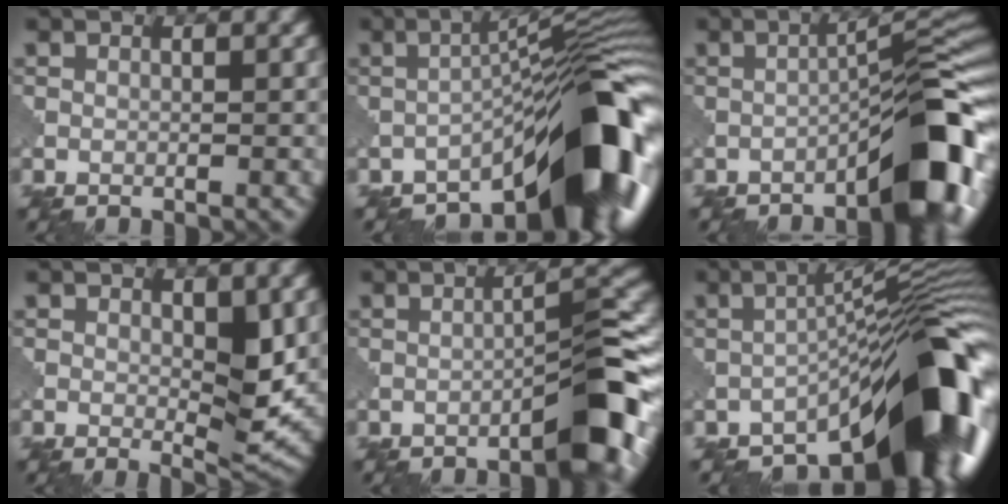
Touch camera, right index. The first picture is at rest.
{"total": 12.5, "force": [-7.5, 3.4, 9.4], "torque": [-0.114, 0.016, -0.120]}
{"total": 8.6, "force": [-4.9, 1.3, 7.0], "torque": [-0.089, 0.023, -0.070]}
{"total": 4.4, "force": [0.6, 1.5, 4.1], "torque": [-0.063, -0.011, 0.017]}
{"total": 6.3, "force": [-3.6, 0.8, 5.1], "torque": [-0.064, 0.024, -0.053]}
{"total": 14.0, "force": [-8.1, 4.2, 10.6], "torque": [-0.133, 0.011, -0.129]}